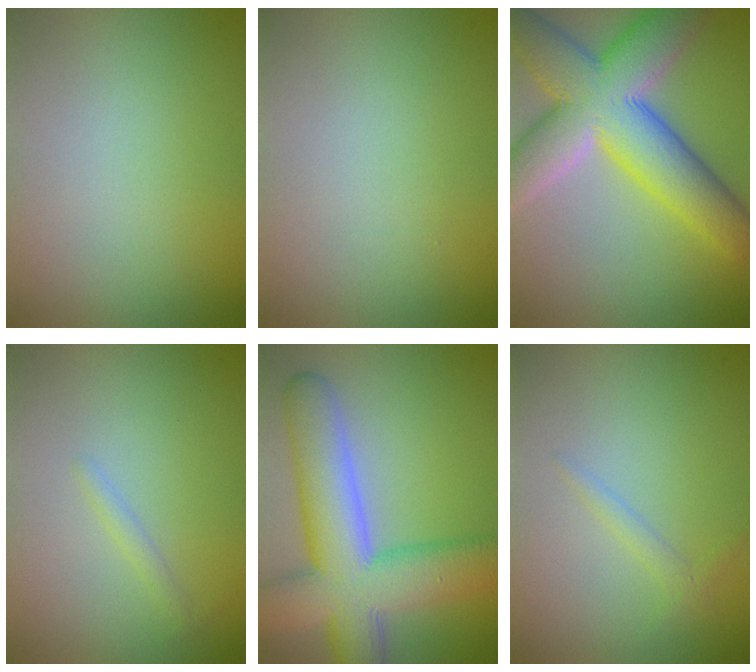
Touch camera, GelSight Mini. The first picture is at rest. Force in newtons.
{"total": 0.0}
{"total": 11.7, "press": 11.7, "slide": 0.9}
{"total": 0.8, "press": 0.8, "slide": 0.1}
{"total": 11.1, "press": 11.1, "slide": 0.5}
{"total": 1.1, "press": 1.1, "slide": 0.0}